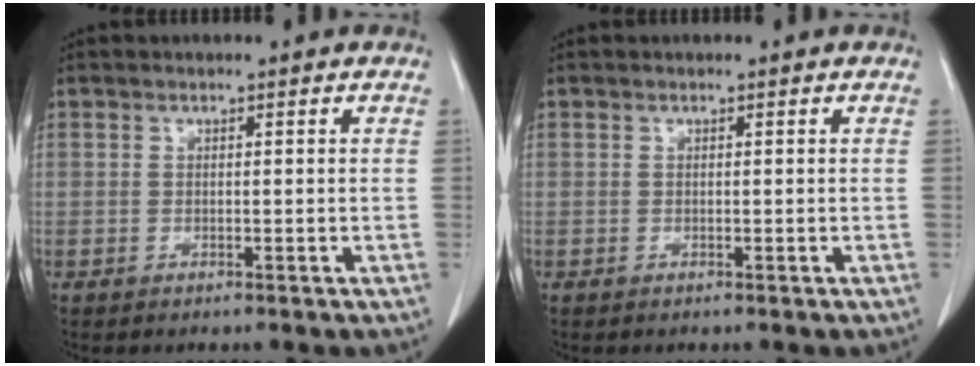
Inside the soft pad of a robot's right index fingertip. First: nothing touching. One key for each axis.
{"total": 0.0}